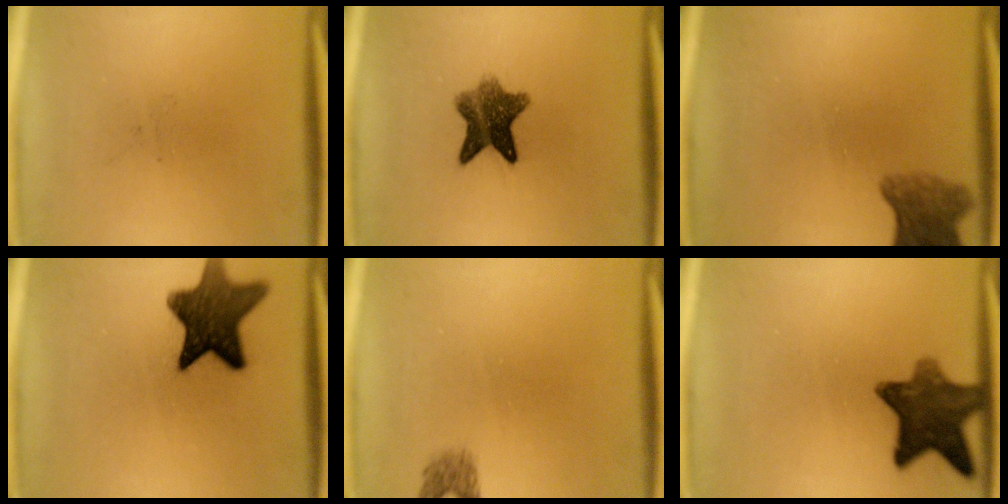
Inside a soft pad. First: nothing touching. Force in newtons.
{"total": 8.0}
{"total": 5.7}
{"total": 12.4}
{"total": 1.6}
{"total": 10.1}